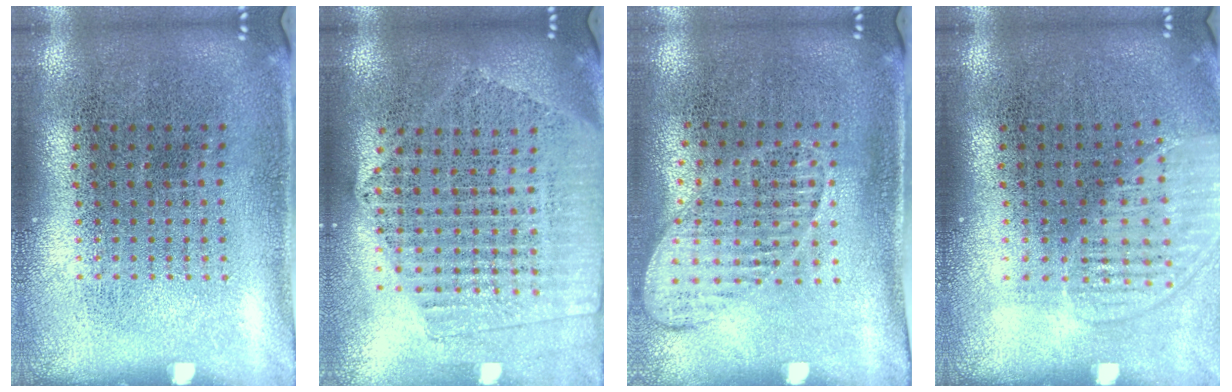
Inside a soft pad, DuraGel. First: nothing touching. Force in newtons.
{"total": 2.1, "press": 1.9, "slide": 0.9}
{"total": 1.3, "press": 1.2, "slide": 0.5}
{"total": 1.2, "press": 1.1, "slide": 0.5}